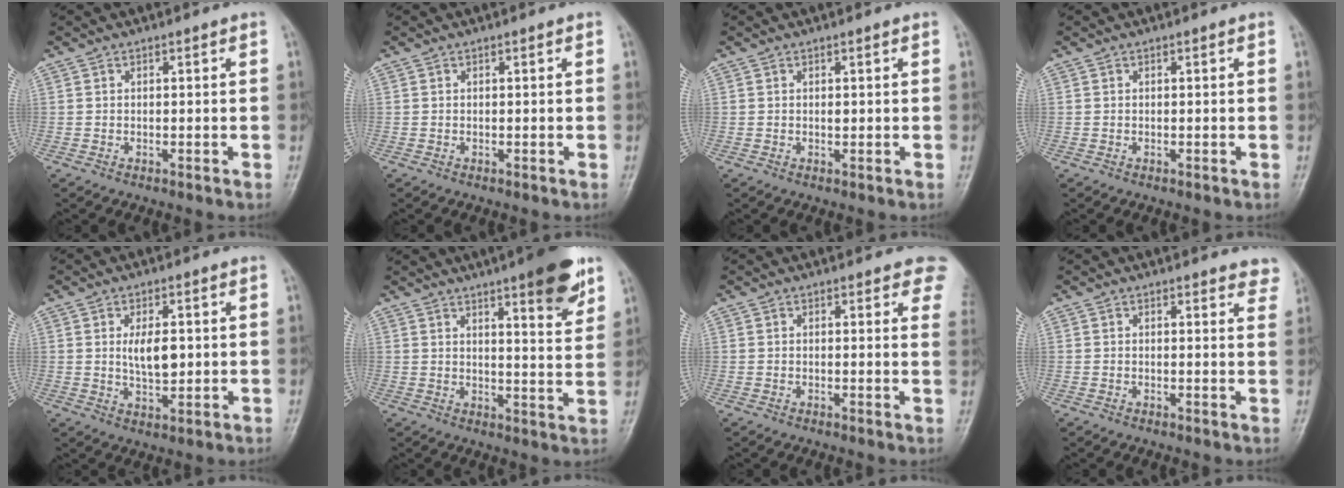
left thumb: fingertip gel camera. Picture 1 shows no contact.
{"total": 0.0}
{"total": 0.8, "force": [0.2, 0.4, 0.6], "torque": [-0.009, -0.001, 0.005]}
{"total": 0.0}
{"total": 6.1, "force": [0.8, 3.0, 5.2], "torque": [-0.082, -0.009, 0.017]}
{"total": 11.7, "force": [7.2, 2.3, 8.9], "torque": [-0.100, -0.037, 0.094]}
{"total": 5.7, "force": [4.0, 2.2, 3.4], "torque": [-0.005, -0.012, 0.031]}
{"total": 4.5, "force": [4.0, 1.6, 1.3], "torque": [0.015, -0.016, 0.030]}